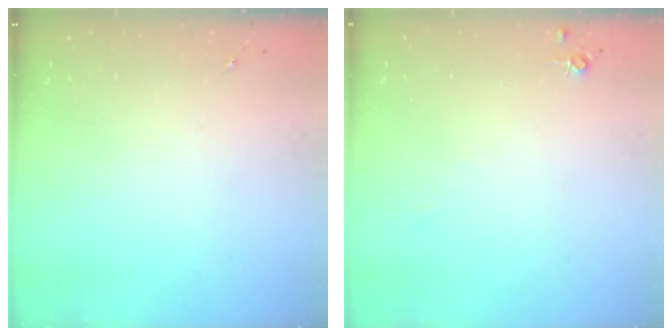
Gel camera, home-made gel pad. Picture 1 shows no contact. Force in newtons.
{"total": 4.7, "press": 4.7, "slide": 0.7}